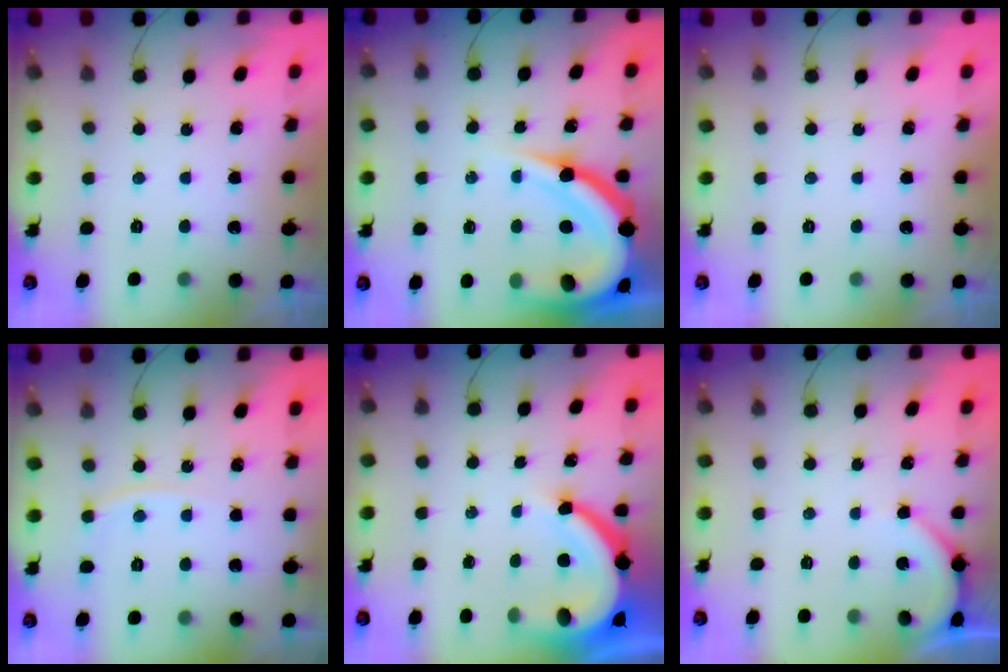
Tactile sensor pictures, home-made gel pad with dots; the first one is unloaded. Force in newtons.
{"total": 17.9, "press": 17.8, "slide": 2.0}
{"total": 0.0}
{"total": 4.5, "press": 4.5, "slide": 0.5}
{"total": 11.7, "press": 11.6, "slide": 1.5}
{"total": 2.8, "press": 2.8, "slide": 0.4}